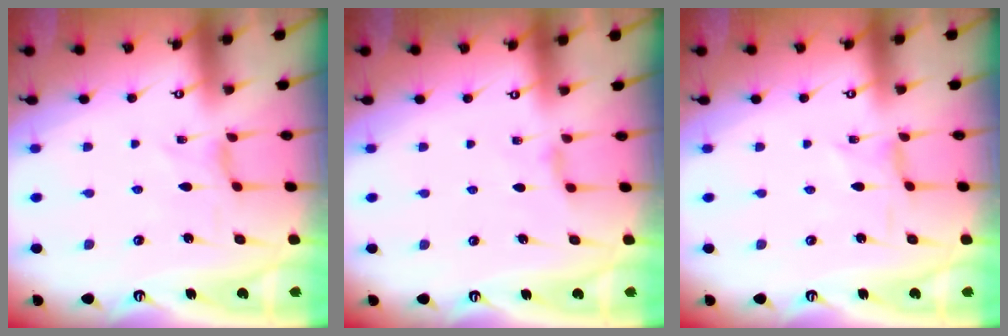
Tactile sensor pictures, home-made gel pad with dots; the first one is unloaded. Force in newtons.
{"total": 2.3, "press": 2.2, "slide": 0.5}
{"total": 0.0}